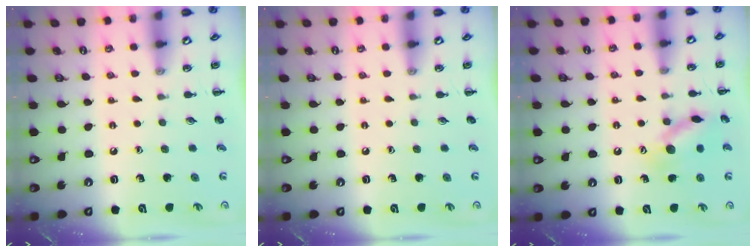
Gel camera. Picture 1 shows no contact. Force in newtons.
{"total": 0.0}
{"total": 12.4, "press": 12.4, "slide": 0.8}